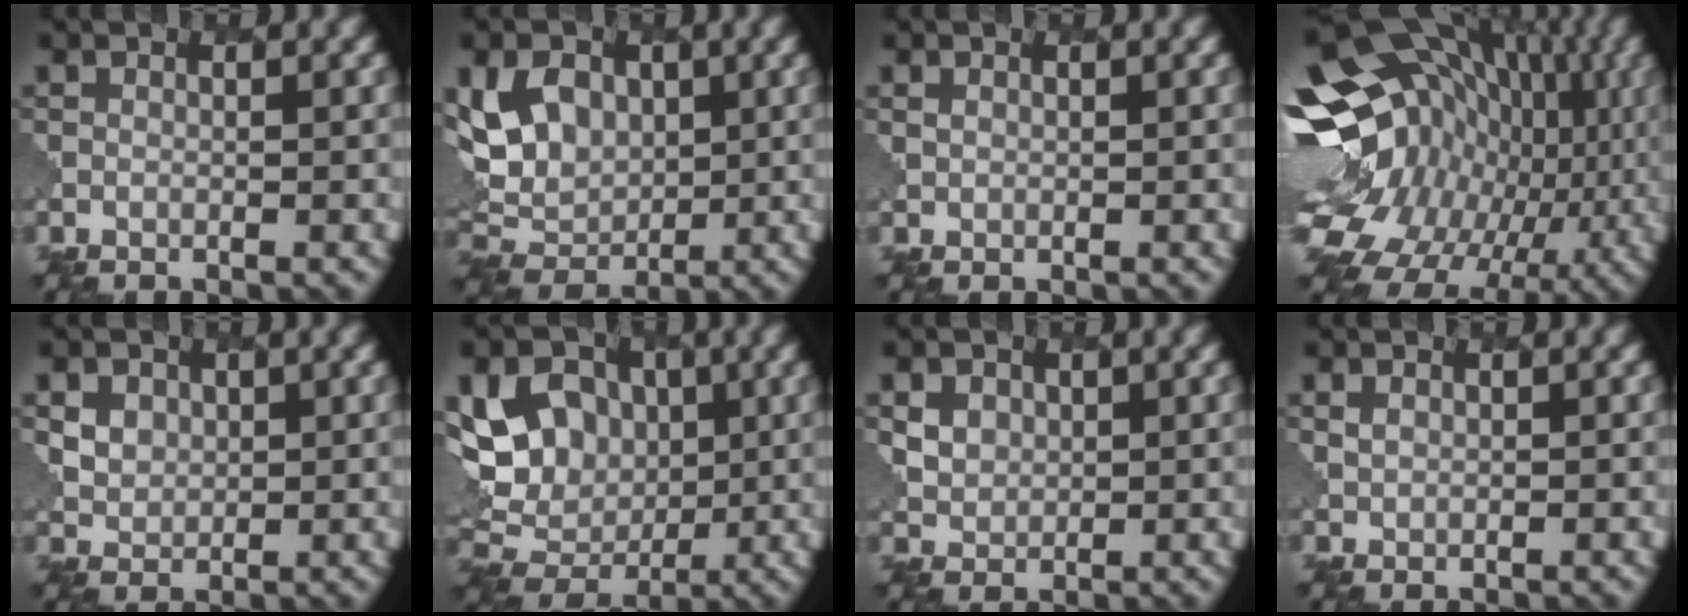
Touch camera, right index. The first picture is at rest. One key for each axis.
{"total": 7.5, "fx": 2.0, "fy": 5.6, "fz": 4.6, "tx": -0.104, "ty": 0.008, "tz": 0.029}
{"total": 0.8, "fx": 0.5, "fy": 0.6, "fz": 0.1, "tx": 0.002, "ty": 0.001, "tz": 0.008}
{"total": 20.4, "fx": -2.5, "fy": 16.9, "fz": 11.1, "tx": -0.195, "ty": -0.009, "tz": -0.038}
{"total": 4.8, "fx": 2.6, "fy": 3.6, "fz": 1.9, "tx": -0.047, "ty": 0.012, "tz": 0.040}
{"total": 10.9, "fx": 2.4, "fy": 8.7, "fz": 6.2, "tx": -0.110, "ty": 0.022, "tz": 0.030}
{"total": 4.0, "fx": 2.1, "fy": 3.1, "fz": 1.5, "tx": -0.039, "ty": 0.010, "tz": 0.036}
{"total": 1.1, "fx": 0.8, "fy": 0.8, "fz": 0.1, "tx": -0.002, "ty": 0.001, "tz": 0.014}